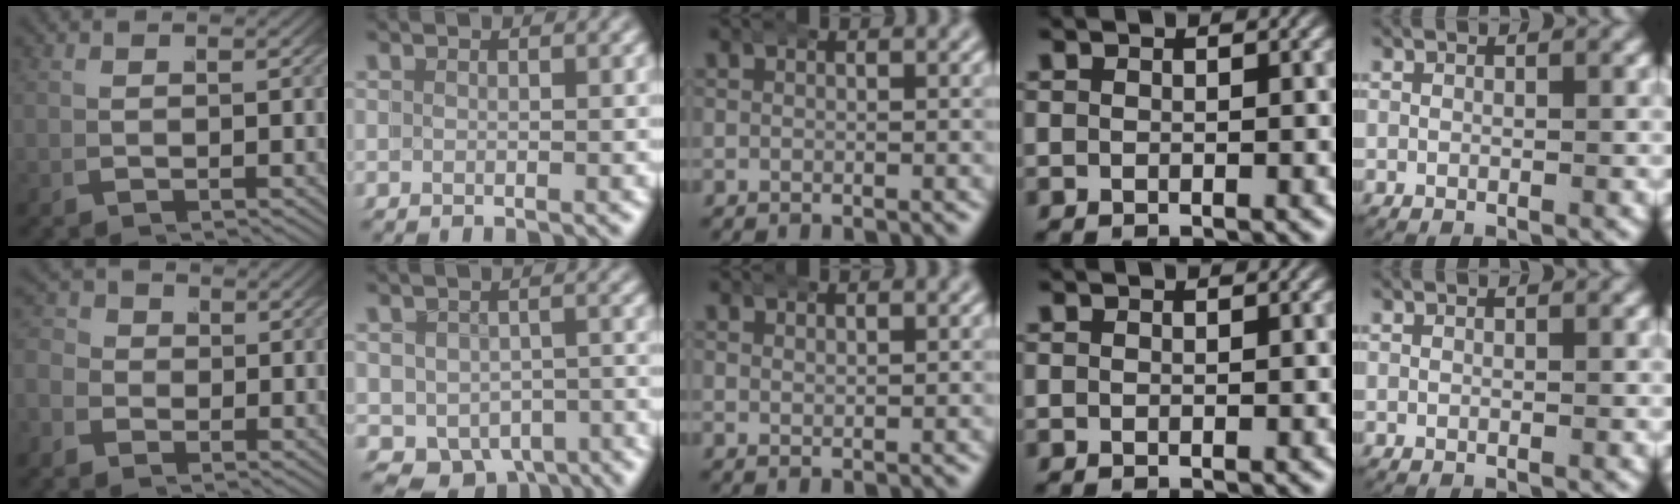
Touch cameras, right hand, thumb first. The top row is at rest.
{"thumb": {"total": 3.4, "force": [-0.5, 3.1, 1.3], "torque": [-0.024, -0.004, -0.018]}, "index": {"total": 7.6, "force": [-5.8, 4.6, 1.9], "torque": [-0.015, -0.038, -0.085]}, "middle": {"total": 0.7, "force": [0.6, 0.1, 0.3], "torque": [0.000, -0.001, 0.013]}}